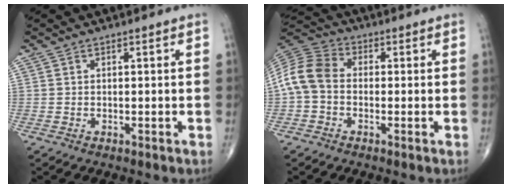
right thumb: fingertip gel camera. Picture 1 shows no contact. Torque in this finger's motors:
{"motor_torque": [0.15, 0.10, 0.35, -0.06, 0.14]}